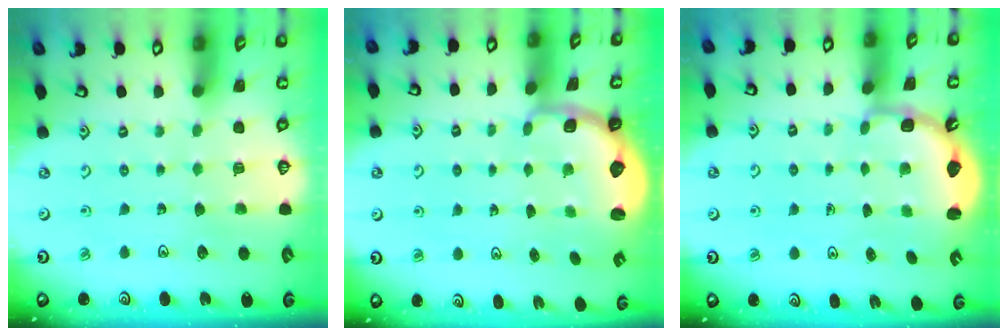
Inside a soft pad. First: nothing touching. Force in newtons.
{"total": 2.9, "press": 1.8, "slide": 2.2}
{"total": 3.2, "press": 2.2, "slide": 2.4}